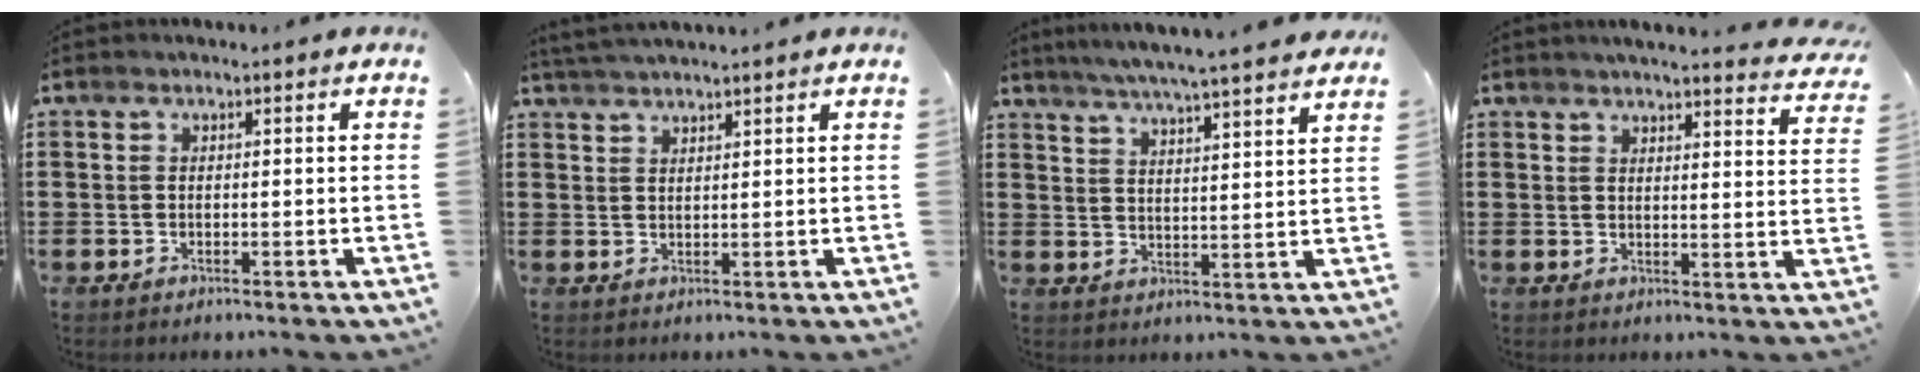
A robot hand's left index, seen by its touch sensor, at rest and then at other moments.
{"total": 2.6, "force": [2.5, -0.3, 0.4], "torque": [-0.014, 0.000, 0.049]}
{"total": 5.5, "force": [5.0, -0.9, 2.0], "torque": [-0.056, -0.028, 0.086]}
{"total": 3.3, "force": [3.2, -0.4, 0.7], "torque": [-0.022, -0.022, 0.053]}